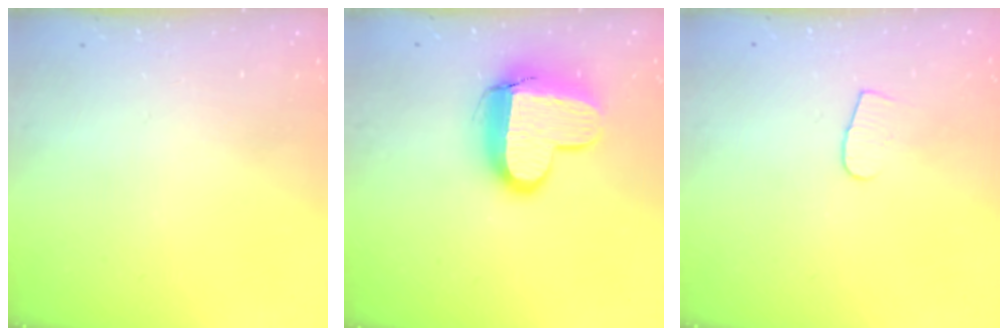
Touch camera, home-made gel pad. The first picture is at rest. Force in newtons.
{"total": 12.3, "press": 12.2, "slide": 1.3}
{"total": 4.6, "press": 4.5, "slide": 0.4}